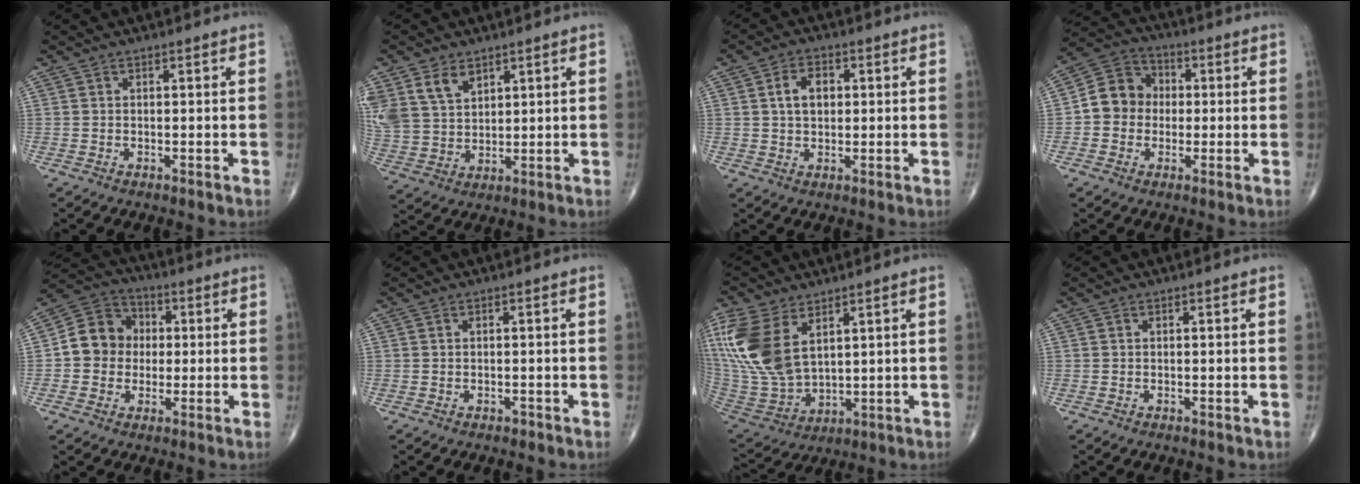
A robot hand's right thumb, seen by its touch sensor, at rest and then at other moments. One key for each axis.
{"total": 10.9, "fx": 5.7, "fy": 7.4, "fz": 5.6, "tx": -0.102, "ty": -0.011, "tz": 0.127}
{"total": 5.5, "fx": 1.1, "fy": 3.8, "fz": 3.9, "tx": -0.056, "ty": 0.008, "tz": 0.016}
{"total": 9.3, "fx": -0.2, "fy": 8.4, "fz": 4.1, "tx": -0.047, "ty": 0.031, "tz": -0.018}
{"total": 10.5, "fx": 0.2, "fy": 9.4, "fz": 4.6, "tx": -0.053, "ty": 0.028, "tz": -0.007}
{"total": 0.5, "fx": -0.4, "fy": 0.3, "fz": 0.2, "tx": 0.002, "ty": 0.001, "tz": -0.008}
{"total": 18.8, "fx": 7.1, "fy": 10.9, "fz": 13.5, "tx": -0.308, "ty": -0.028, "tz": 0.153}
{"total": 0.0}